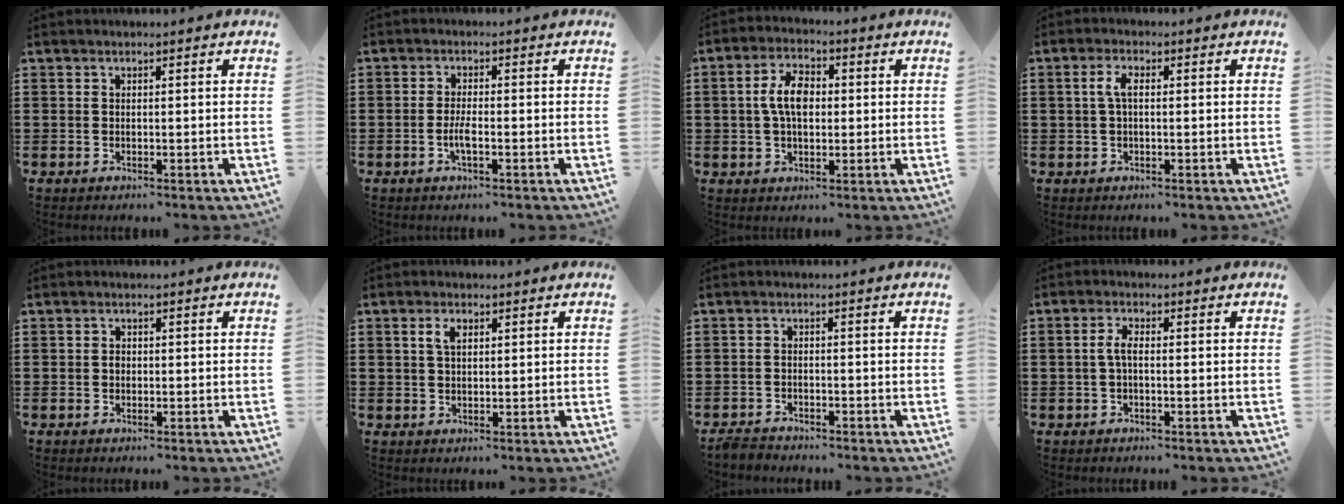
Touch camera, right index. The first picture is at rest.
{"total": 2.7, "force": [-0.9, 0.6, 2.5], "torque": [-0.058, -0.004, -0.021]}
{"total": 6.4, "force": [0.5, 3.4, 5.4], "torque": [-0.115, 0.013, 0.004]}
{"total": 2.9, "force": [0.2, 1.1, 2.7], "torque": [-0.061, 0.002, -0.002]}
{"total": 0.7, "force": [-0.1, 0.6, 0.4], "torque": [-0.011, 0.001, -0.001]}
{"total": 2.6, "force": [1.0, 1.2, 2.0], "torque": [-0.044, 0.007, 0.017]}
{"total": 1.9, "force": [-1.9, 0.3, 0.0], "torque": [-0.005, 0.000, -0.041]}
{"total": 2.7, "force": [-0.4, 0.9, 2.5], "torque": [-0.062, -0.003, -0.014]}